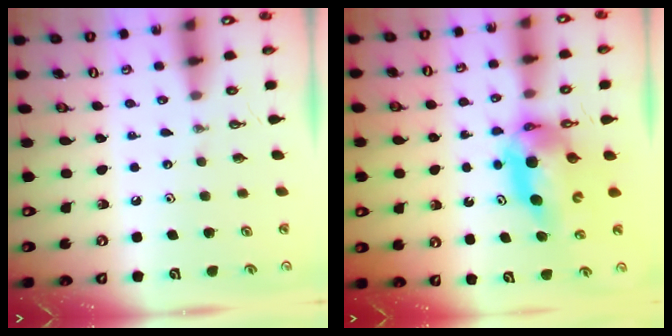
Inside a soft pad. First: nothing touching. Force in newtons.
{"total": 9.1, "press": 9.1, "slide": 0.9}